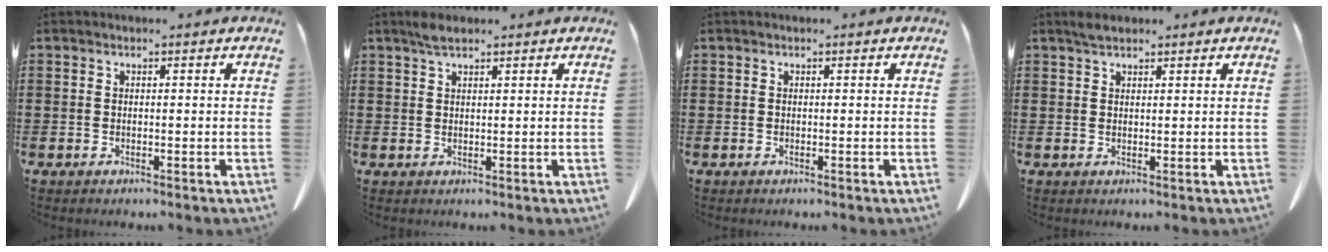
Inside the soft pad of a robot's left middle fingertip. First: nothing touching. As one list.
[{"total": 2.1, "force": [1.5, 0.6, 1.3], "torque": [-0.030, 0.003, 0.027]}, {"total": 0.0}, {"total": 1.6, "force": [1.4, 0.5, 0.7], "torque": [-0.017, 0.002, 0.025]}]